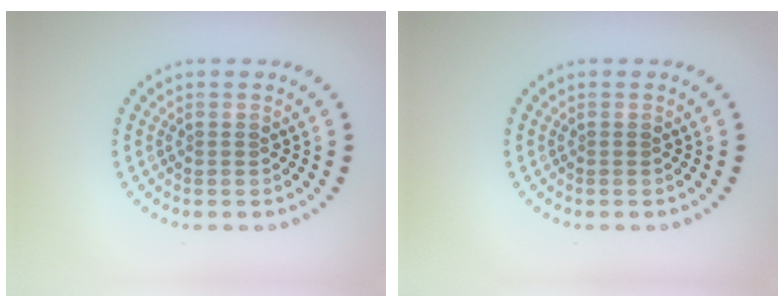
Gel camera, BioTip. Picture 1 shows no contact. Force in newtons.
{"total": 0.0}